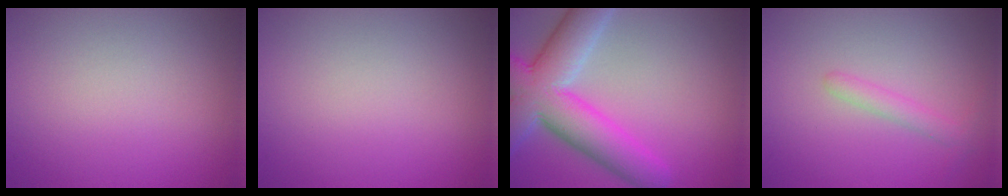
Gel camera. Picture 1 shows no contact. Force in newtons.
{"total": 0.0}
{"total": 9.8, "press": 9.7, "slide": 0.8}
{"total": 1.4, "press": 1.4, "slide": 0.0}